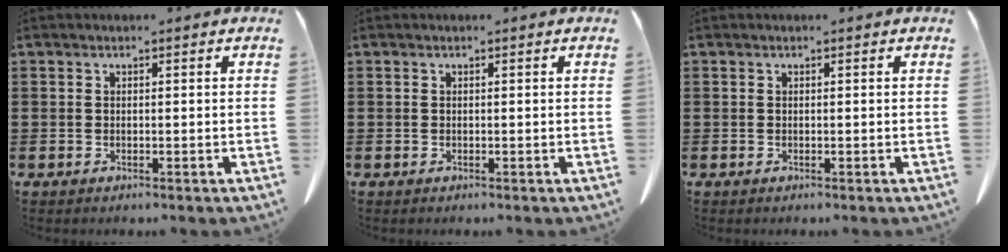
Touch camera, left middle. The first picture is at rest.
{"total": 0.0}
{"total": 0.0}